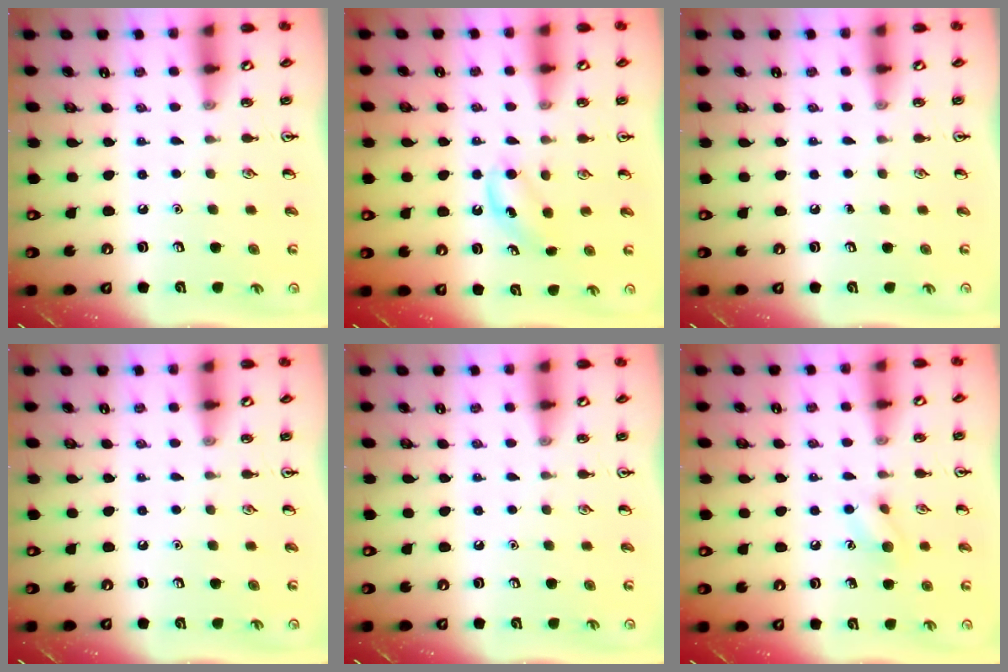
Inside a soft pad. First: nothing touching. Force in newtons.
{"total": 4.8, "press": 4.5, "slide": 1.5}
{"total": 0.0}
{"total": 0.0}
{"total": 0.0}
{"total": 6.7, "press": 6.6, "slide": 0.9}